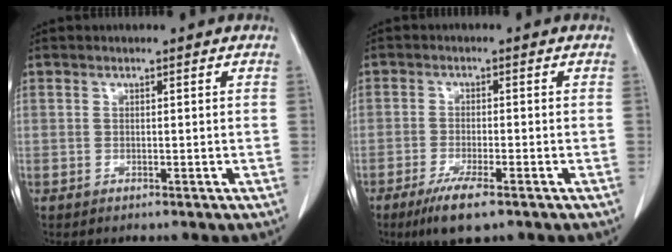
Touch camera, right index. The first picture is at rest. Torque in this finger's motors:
{"motor_torque": [0.44, -0.39, 0.19, 0.08]}